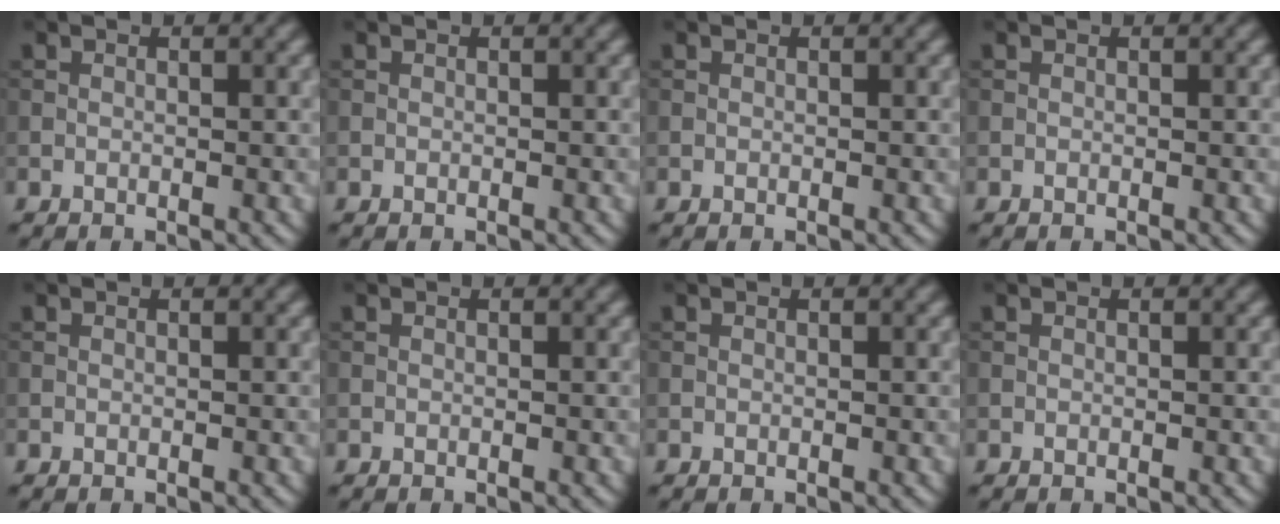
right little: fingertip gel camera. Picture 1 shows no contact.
{"total": 0.0}
{"total": 0.0}
{"total": 0.0}
{"total": 0.0}
{"total": 0.0}
{"total": 0.0}
{"total": 0.0}